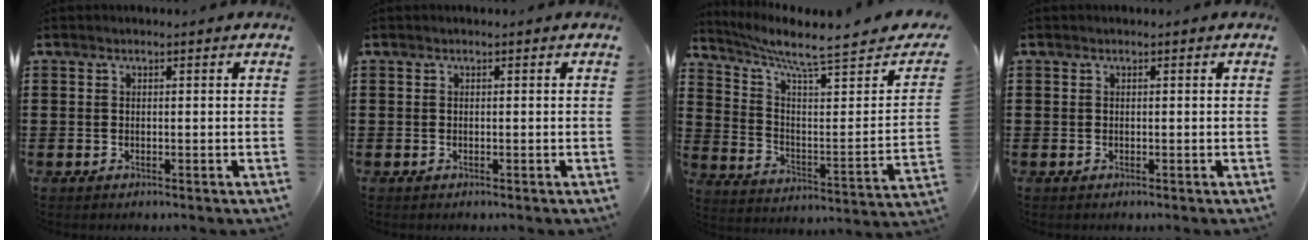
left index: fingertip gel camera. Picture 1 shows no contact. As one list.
[{"total": 0.0}, {"total": 7.1, "force": [6.1, 0.3, 3.5], "torque": [-0.091, -0.053, 0.097]}, {"total": 0.0}]